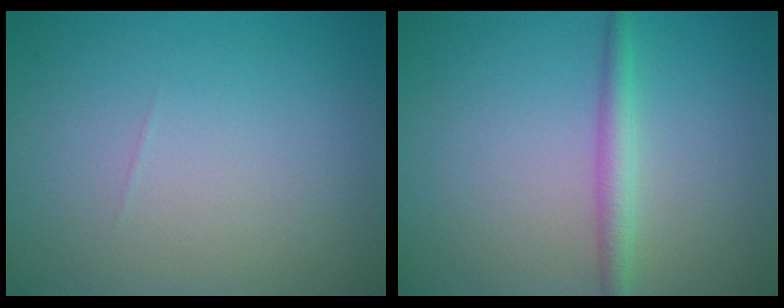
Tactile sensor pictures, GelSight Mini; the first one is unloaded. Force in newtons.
{"total": 2.1, "press": 2.1, "slide": 0.0}